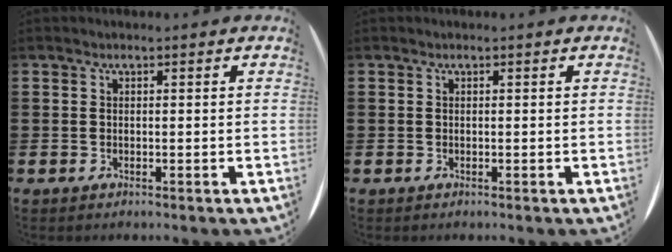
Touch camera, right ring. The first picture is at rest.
{"total": 0.0}